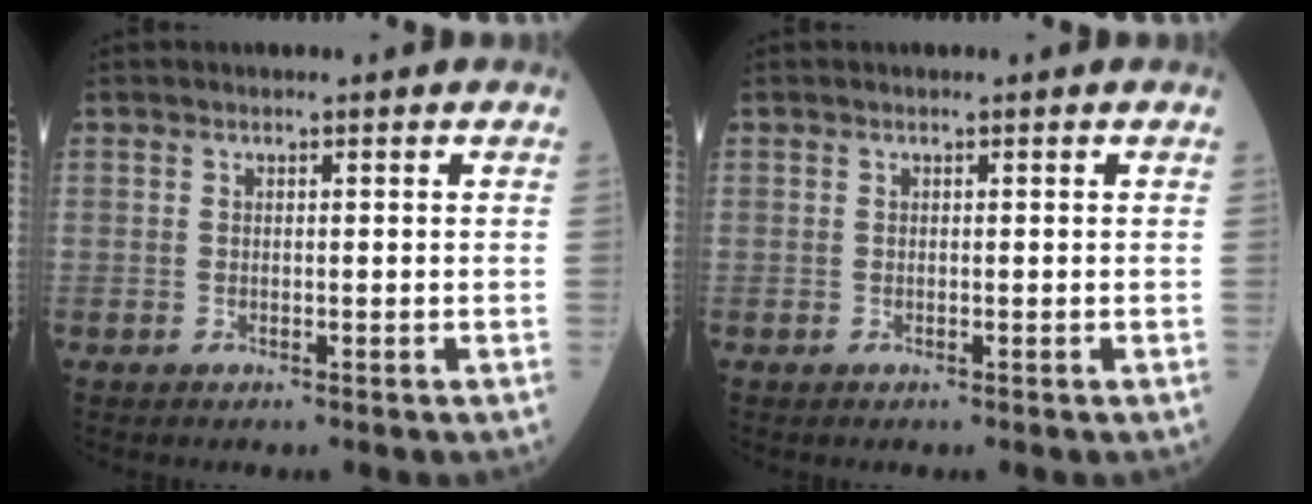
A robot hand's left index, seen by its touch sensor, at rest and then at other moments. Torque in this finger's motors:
{"motor_torque": [0.00, 0.00, 0.00, 0.00]}